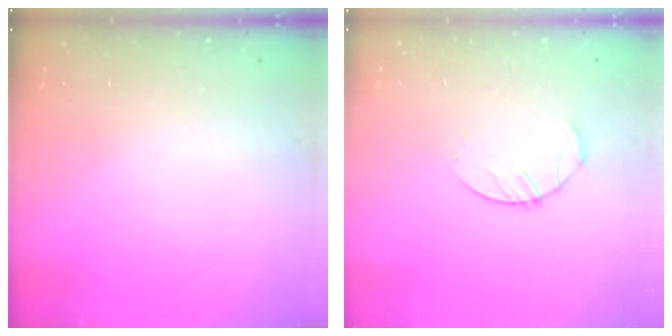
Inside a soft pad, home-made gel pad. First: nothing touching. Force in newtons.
{"total": 3.6, "press": 3.6, "slide": 0.6}